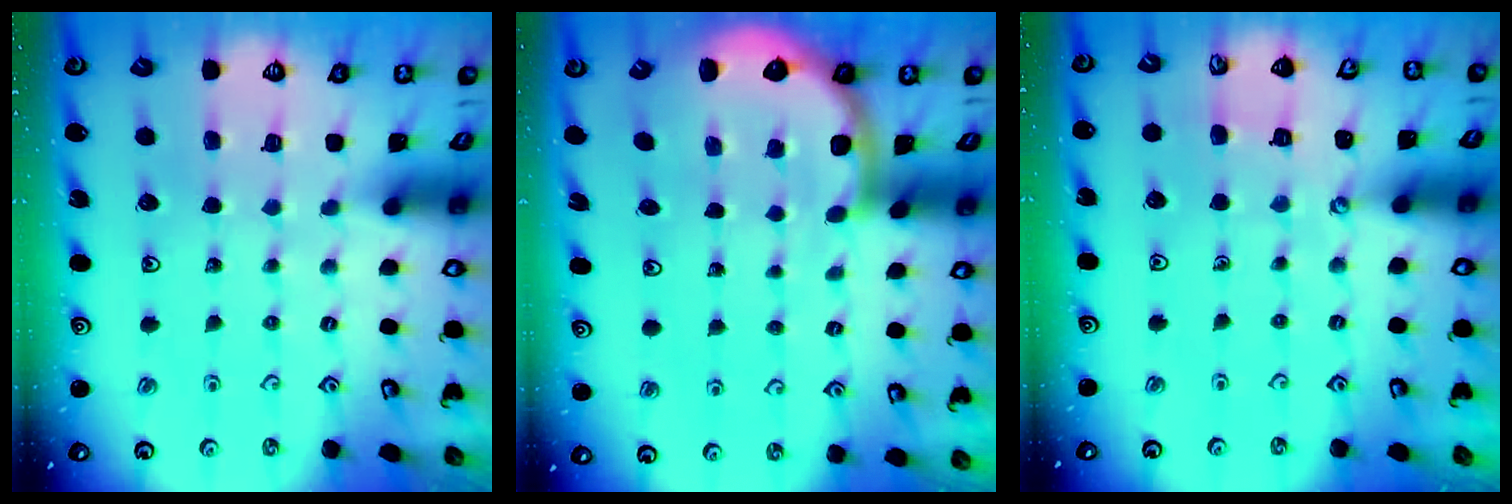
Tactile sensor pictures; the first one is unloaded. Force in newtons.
{"total": 5.0, "press": 4.7, "slide": 1.7}
{"total": 3.2, "press": 3.1, "slide": 0.5}